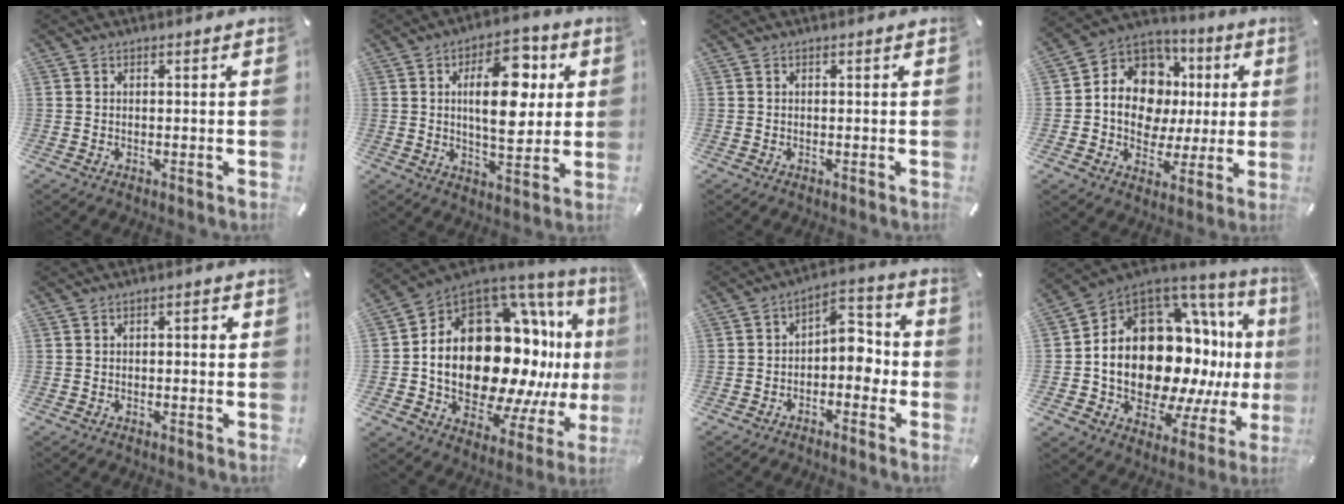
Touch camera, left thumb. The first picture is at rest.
{"total": 15.3, "force": [3.6, 7.9, 12.6], "torque": [-0.182, -0.002, 0.054]}
{"total": 0.0}
{"total": 13.0, "force": [1.4, 11.3, 6.5], "torque": [-0.119, -0.018, 0.031]}
{"total": 1.6, "force": [0.0, 0.9, 1.3], "torque": [-0.025, 0.005, -0.003]}
{"total": 27.4, "force": [2.3, 17.1, 21.3], "torque": [-0.379, -0.065, 0.076]}
{"total": 8.0, "force": [-1.1, 5.2, 6.0], "torque": [-0.067, -0.002, -0.025]}
{"total": 23.7, "force": [2.4, 16.1, 17.3], "torque": [-0.322, -0.065, 0.079]}